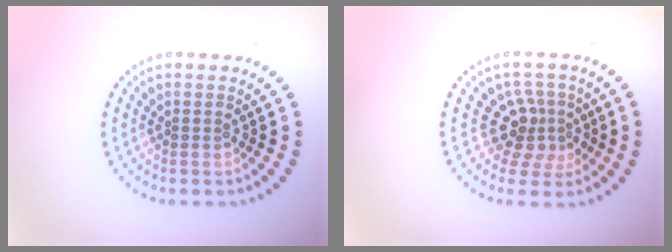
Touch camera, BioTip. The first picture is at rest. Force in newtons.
{"total": 3.3, "press": 2.3, "slide": 2.3}